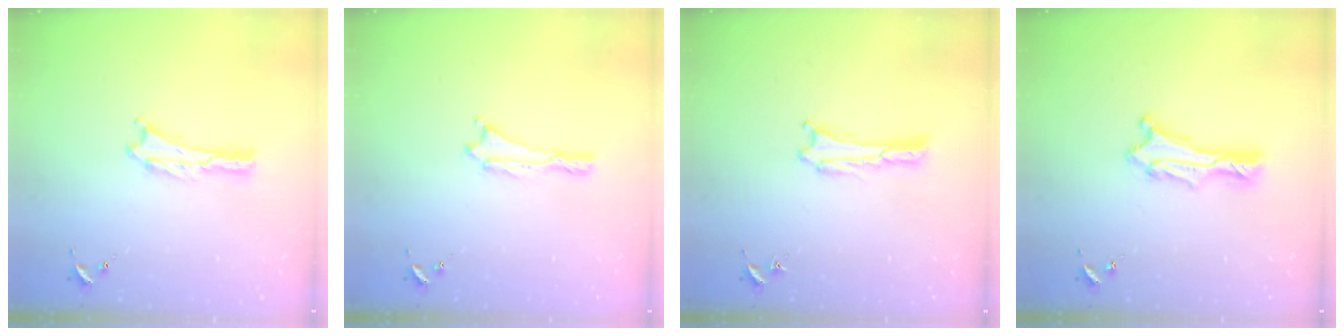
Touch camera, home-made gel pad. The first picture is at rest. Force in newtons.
{"total": 0.0}
{"total": 0.0}
{"total": 1.5, "press": 1.5, "slide": 0.1}